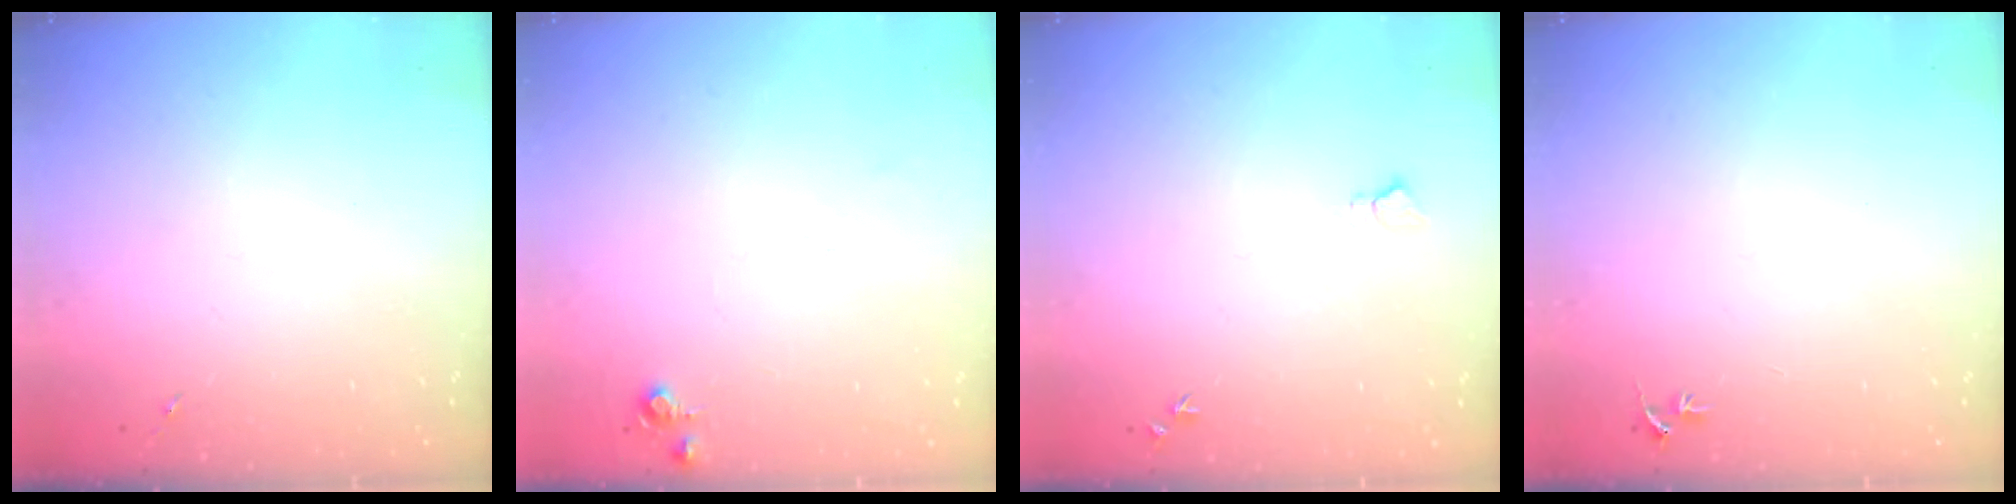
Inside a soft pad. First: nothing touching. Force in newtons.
{"total": 4.2, "press": 4.2, "slide": 0.6}
{"total": 5.5, "press": 5.5, "slide": 0.7}
{"total": 2.7, "press": 2.7, "slide": 0.3}